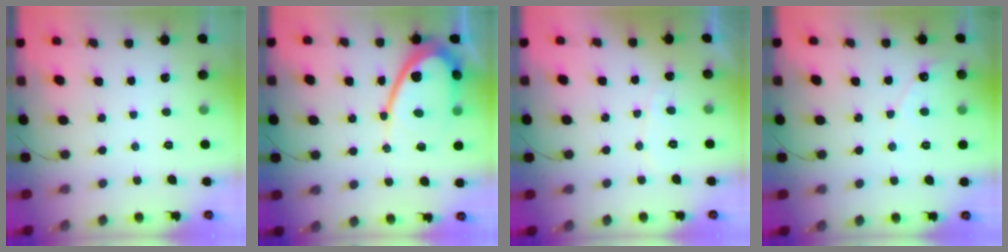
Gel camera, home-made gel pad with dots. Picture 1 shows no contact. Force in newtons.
{"total": 13.0, "press": 13.0, "slide": 1.0}
{"total": 4.4, "press": 4.4, "slide": 0.3}
{"total": 3.6, "press": 3.6, "slide": 0.2}